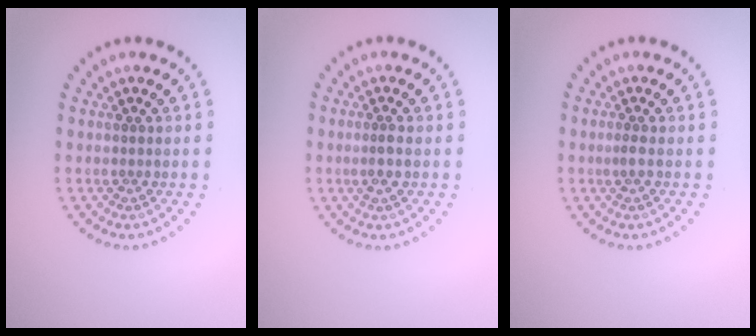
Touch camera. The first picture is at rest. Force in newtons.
{"total": 1.5, "press": 1.1, "slide": 0.9}
{"total": 0.9, "press": 0.6, "slide": 0.7}